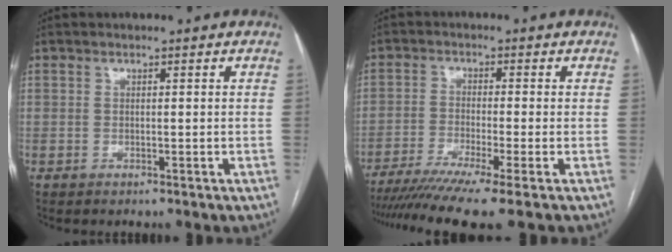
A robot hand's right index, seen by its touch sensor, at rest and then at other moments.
{"total": 10.9, "force": [-8.5, -1.5, 6.6], "torque": [-0.094, -0.026, -0.132]}